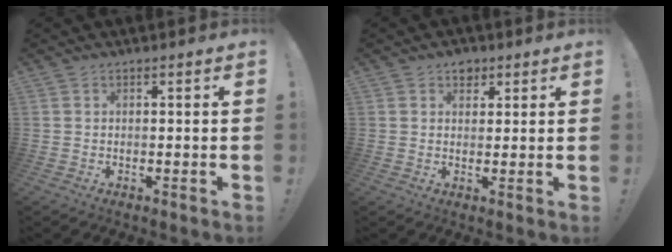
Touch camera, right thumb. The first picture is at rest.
{"total": 4.0, "force": [2.4, 3.0, 1.1], "torque": [0.002, -0.013, 0.041]}